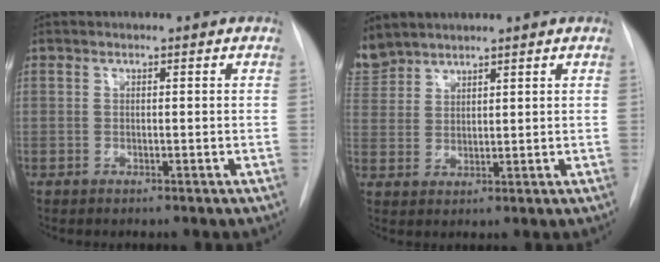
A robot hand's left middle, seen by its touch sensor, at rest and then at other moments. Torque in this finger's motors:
{"motor_torque": [0.95, -1.19, 0.30, -0.03]}